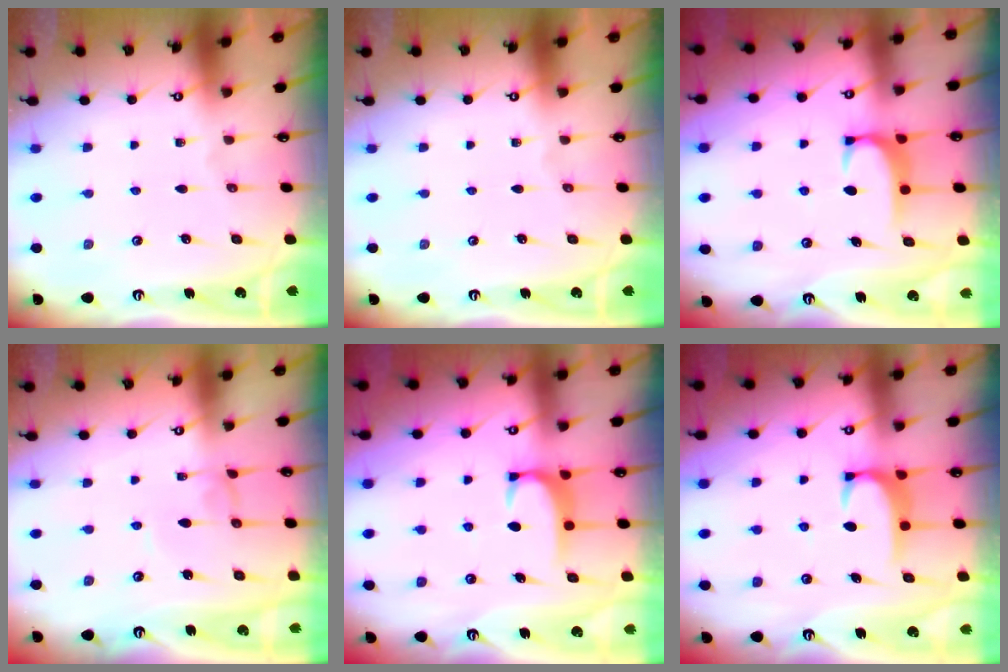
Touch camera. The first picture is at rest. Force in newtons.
{"total": 0.0}
{"total": 1.9, "press": 1.8, "slide": 0.5}
{"total": 0.6, "press": 0.5, "slide": 0.3}
{"total": 1.7, "press": 1.6, "slide": 0.5}
{"total": 2.0, "press": 1.9, "slide": 0.6}